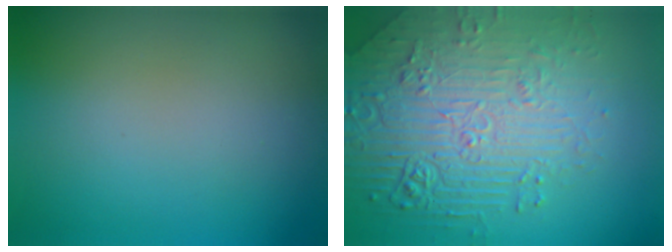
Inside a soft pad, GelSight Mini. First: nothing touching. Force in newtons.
{"total": 6.9, "press": 5.6, "slide": 4.0}